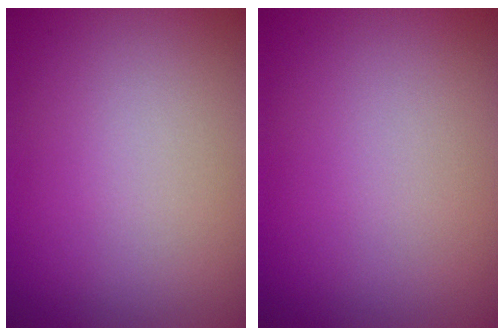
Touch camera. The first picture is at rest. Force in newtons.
{"total": 0.0}